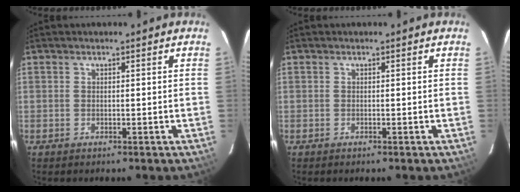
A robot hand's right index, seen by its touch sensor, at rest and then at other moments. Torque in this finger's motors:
{"motor_torque": [-0.03, -0.02, 0.01, 0.00]}